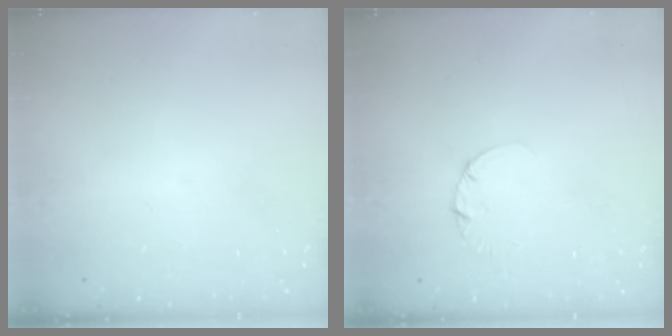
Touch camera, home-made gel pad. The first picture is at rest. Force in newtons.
{"total": 1.3, "press": 1.3, "slide": 0.2}